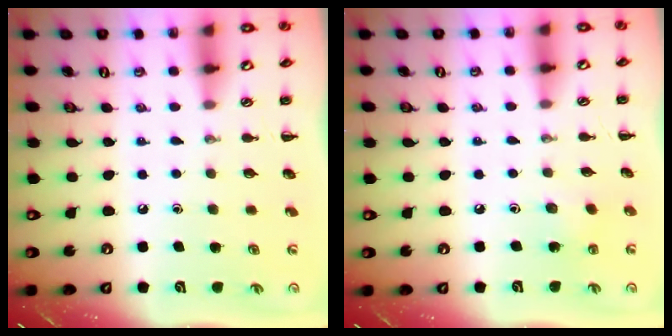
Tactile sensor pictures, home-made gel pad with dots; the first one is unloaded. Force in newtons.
{"total": 2.0, "press": 1.9, "slide": 0.6}